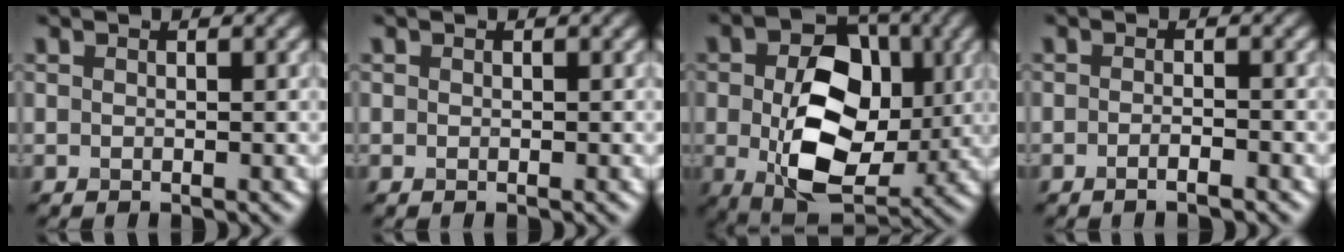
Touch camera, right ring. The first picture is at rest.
{"total": 0.0}
{"total": 11.4, "force": [-0.4, 7.6, 8.6], "torque": [-0.144, -0.012, 0.000]}
{"total": 1.5, "force": [-0.9, 0.3, 1.2], "torque": [-0.016, -0.001, -0.019]}